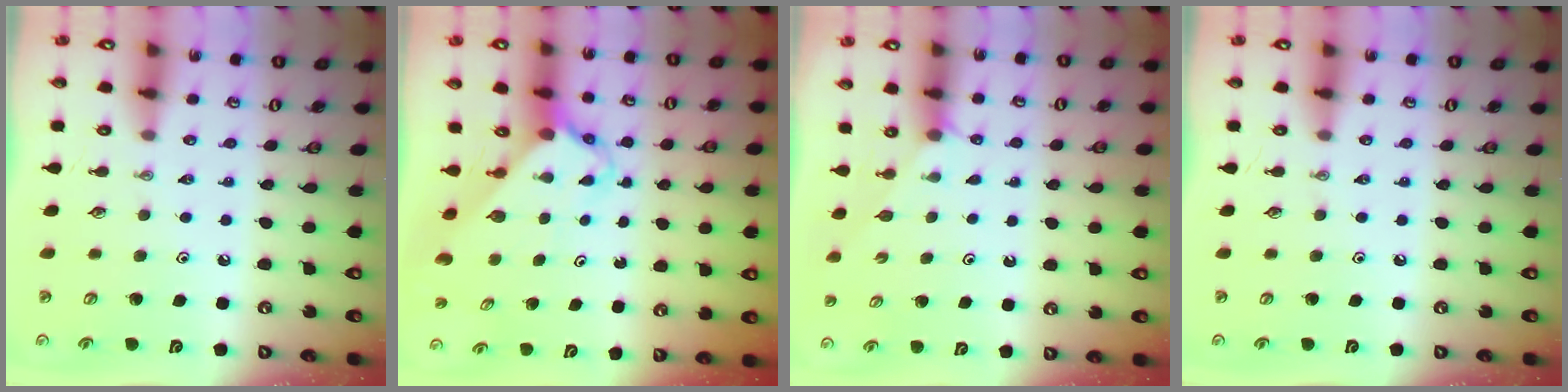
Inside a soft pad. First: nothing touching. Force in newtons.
{"total": 2.7, "press": 2.7, "slide": 0.2}
{"total": 1.3, "press": 1.3, "slide": 0.3}
{"total": 0.0}